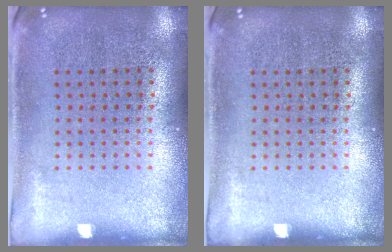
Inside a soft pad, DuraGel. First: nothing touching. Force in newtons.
{"total": 0.0}